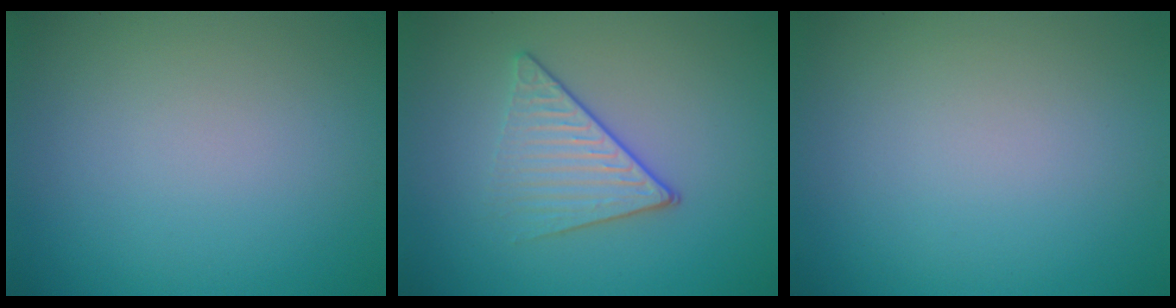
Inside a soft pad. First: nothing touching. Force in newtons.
{"total": 3.5, "press": 2.8, "slide": 2.1}
{"total": 0.0}